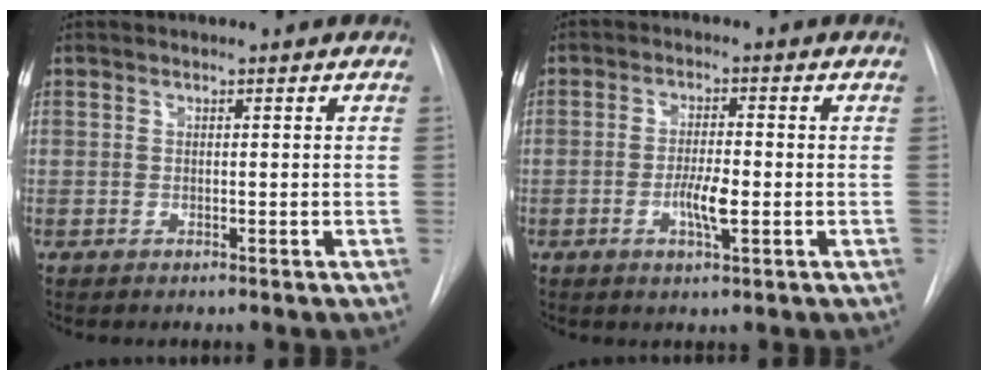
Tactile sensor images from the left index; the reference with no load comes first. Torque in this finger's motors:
{"motor_torque": [0.84, 0.35, 0.12, 0.03]}